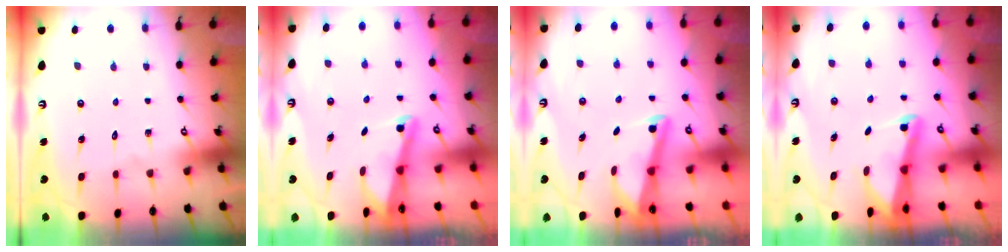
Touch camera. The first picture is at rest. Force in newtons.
{"total": 2.2, "press": 2.2, "slide": 0.3}
{"total": 3.4, "press": 3.4, "slide": 0.3}
{"total": 2.5, "press": 2.5, "slide": 0.4}